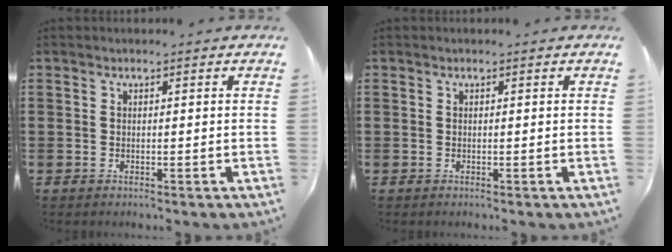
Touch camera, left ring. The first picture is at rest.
{"total": 0.0}